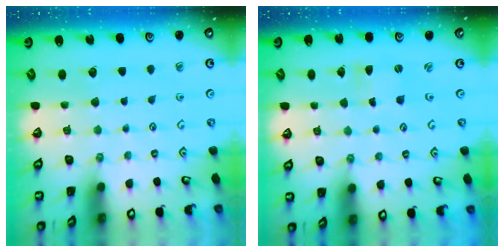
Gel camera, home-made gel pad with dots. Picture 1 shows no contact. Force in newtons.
{"total": 0.0}